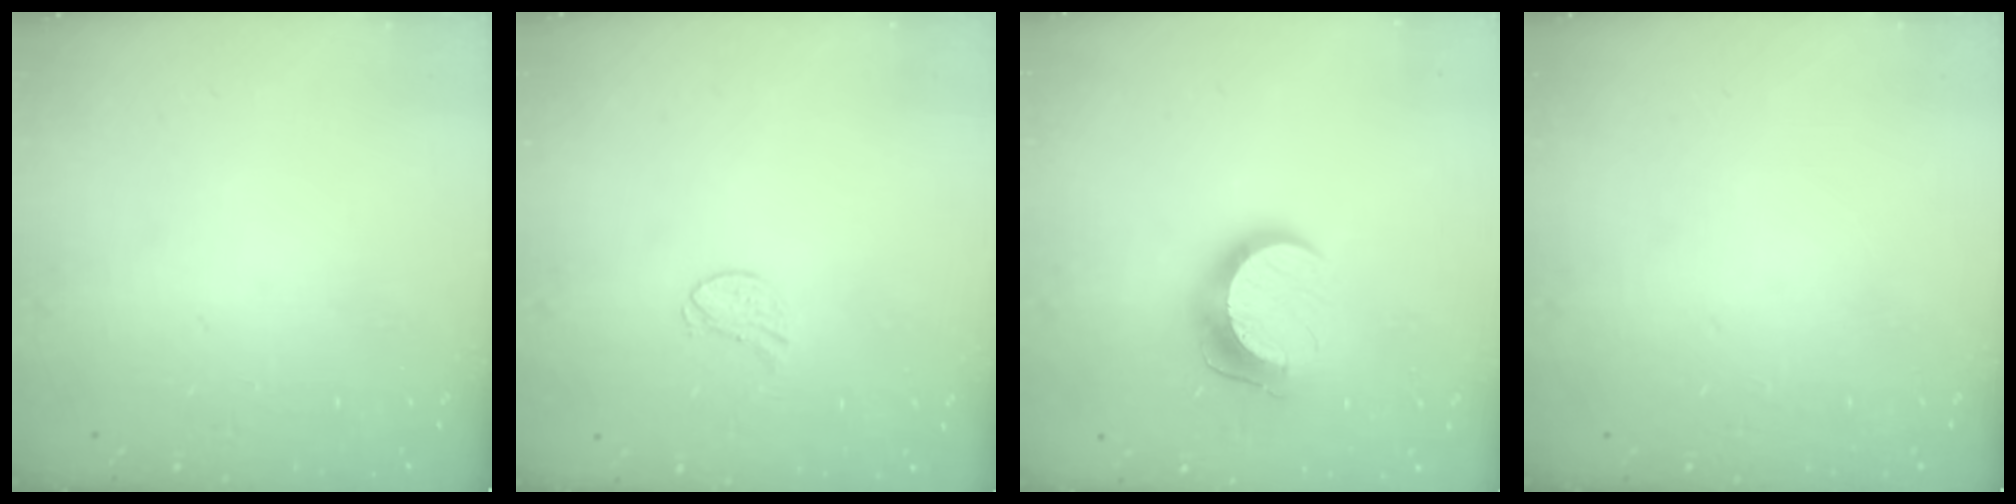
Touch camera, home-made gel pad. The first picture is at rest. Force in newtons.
{"total": 6.4, "press": 6.4, "slide": 0.4}
{"total": 11.9, "press": 11.9, "slide": 0.7}
{"total": 0.0}